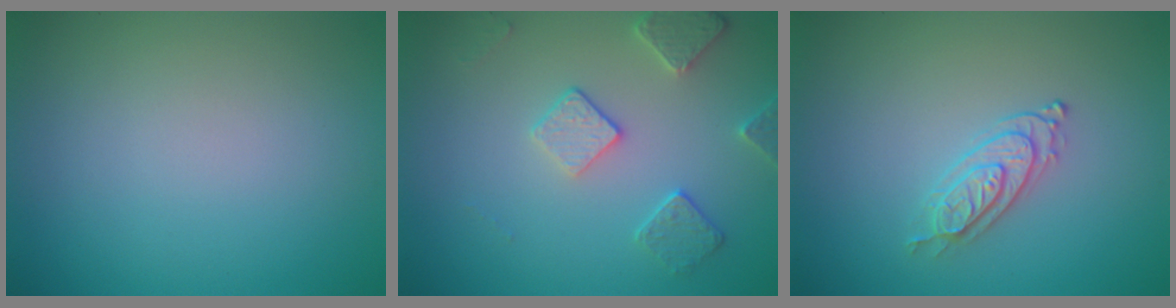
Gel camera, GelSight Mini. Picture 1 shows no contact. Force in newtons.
{"total": 2.8, "press": 2.7, "slide": 0.6}
{"total": 2.2, "press": 2.0, "slide": 0.7}